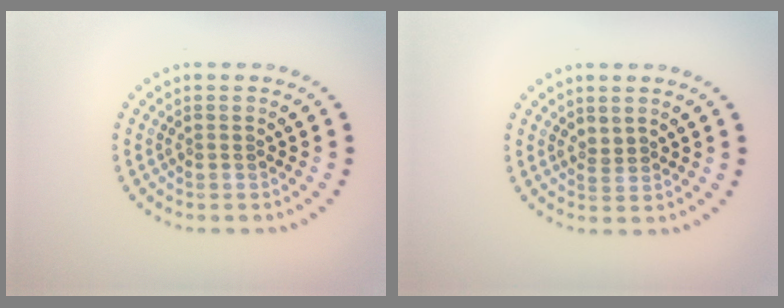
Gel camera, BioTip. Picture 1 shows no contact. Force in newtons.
{"total": 0.9, "press": 0.8, "slide": 0.4}